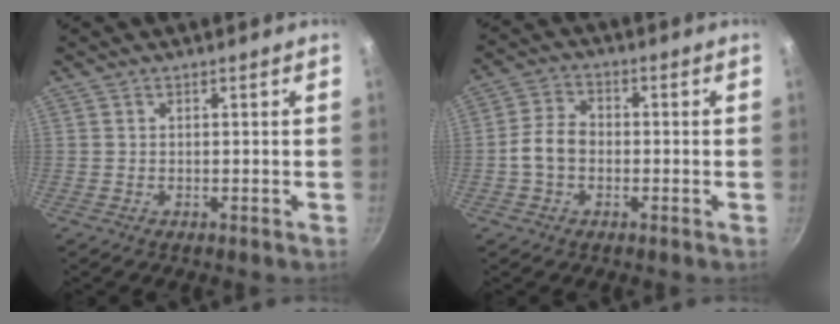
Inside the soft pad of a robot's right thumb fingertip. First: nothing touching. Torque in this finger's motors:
{"motor_torque": [0.44, 1.00, 0.80, -0.71, 0.20]}